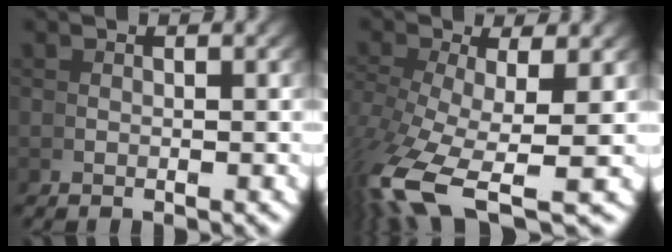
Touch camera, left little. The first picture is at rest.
{"total": 7.2, "force": [-4.0, 2.6, 5.4], "torque": [-0.132, -0.049, -0.037]}